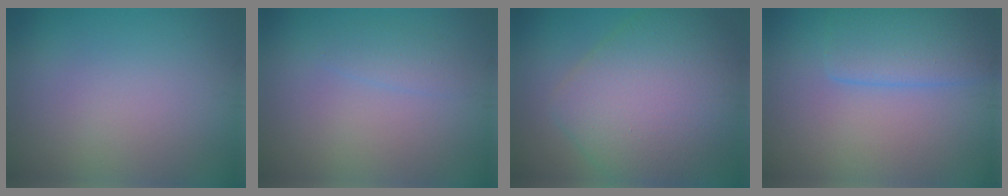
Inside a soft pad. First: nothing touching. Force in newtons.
{"total": 1.2, "press": 1.2, "slide": 0.1}
{"total": 10.1, "press": 10.1, "slide": 0.8}
{"total": 4.9, "press": 4.9, "slide": 0.3}